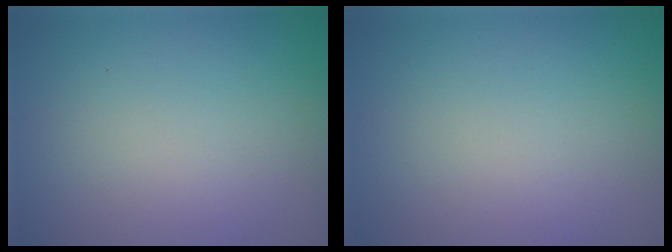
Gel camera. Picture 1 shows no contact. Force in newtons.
{"total": 0.0}